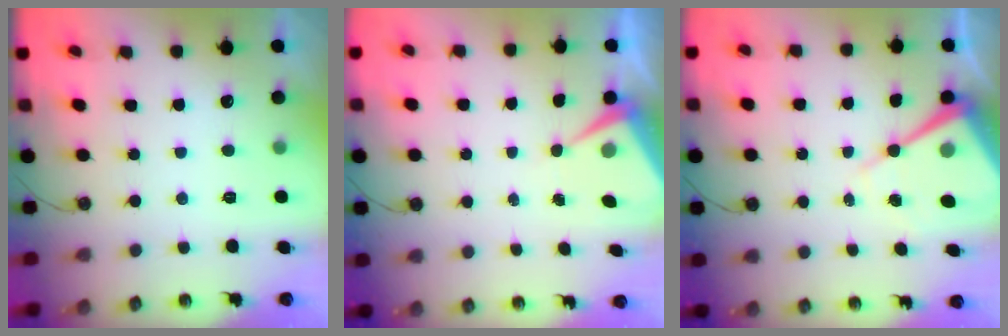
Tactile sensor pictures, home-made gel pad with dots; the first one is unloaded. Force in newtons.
{"total": 7.3, "press": 7.2, "slide": 0.6}
{"total": 12.4, "press": 12.3, "slide": 0.8}